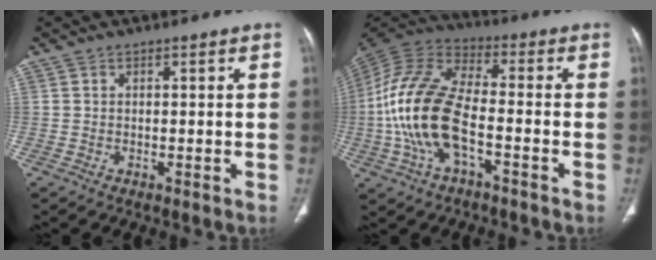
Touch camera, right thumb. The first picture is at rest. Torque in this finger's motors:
{"motor_torque": [0.36, 1.39, 2.34, -0.06, 0.61]}